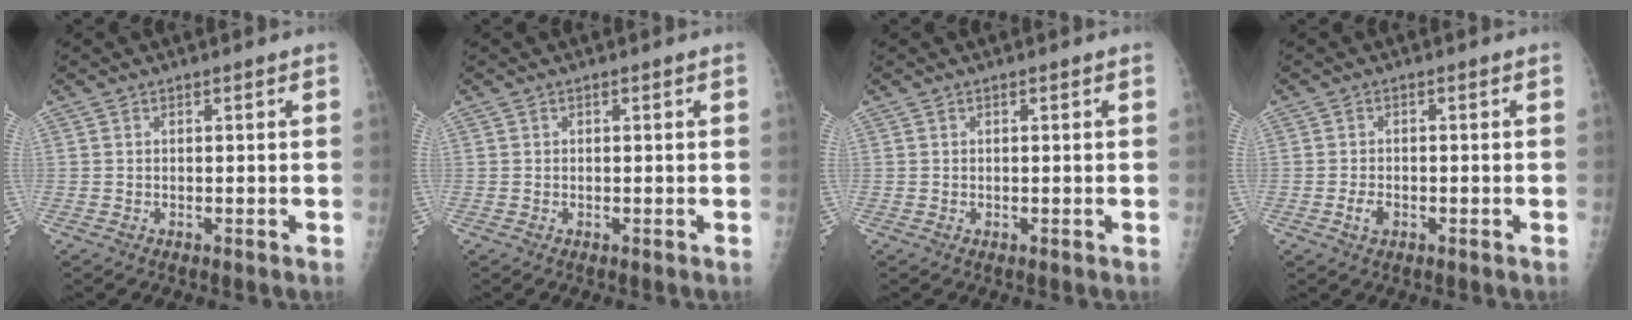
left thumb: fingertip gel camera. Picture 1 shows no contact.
{"total": 0.0}
{"total": 0.0}
{"total": 2.3, "force": [-0.9, 1.4, 1.6], "torque": [-0.030, 0.004, -0.016]}